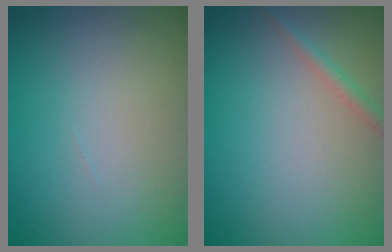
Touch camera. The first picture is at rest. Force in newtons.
{"total": 1.2, "press": 1.2, "slide": 0.0}